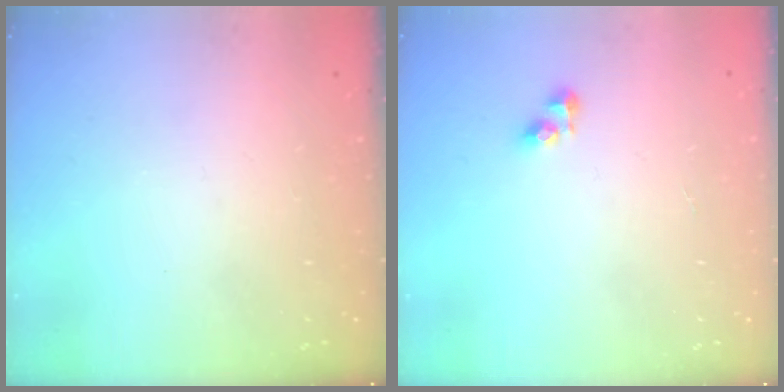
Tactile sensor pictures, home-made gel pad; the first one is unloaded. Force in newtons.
{"total": 3.3, "press": 3.3, "slide": 0.3}